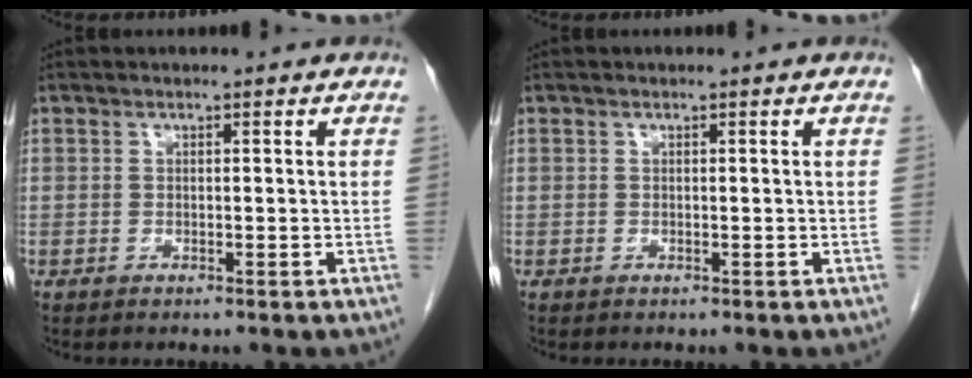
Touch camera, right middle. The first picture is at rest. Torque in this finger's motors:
{"motor_torque": [0.23, -0.07, -0.08, -0.01]}